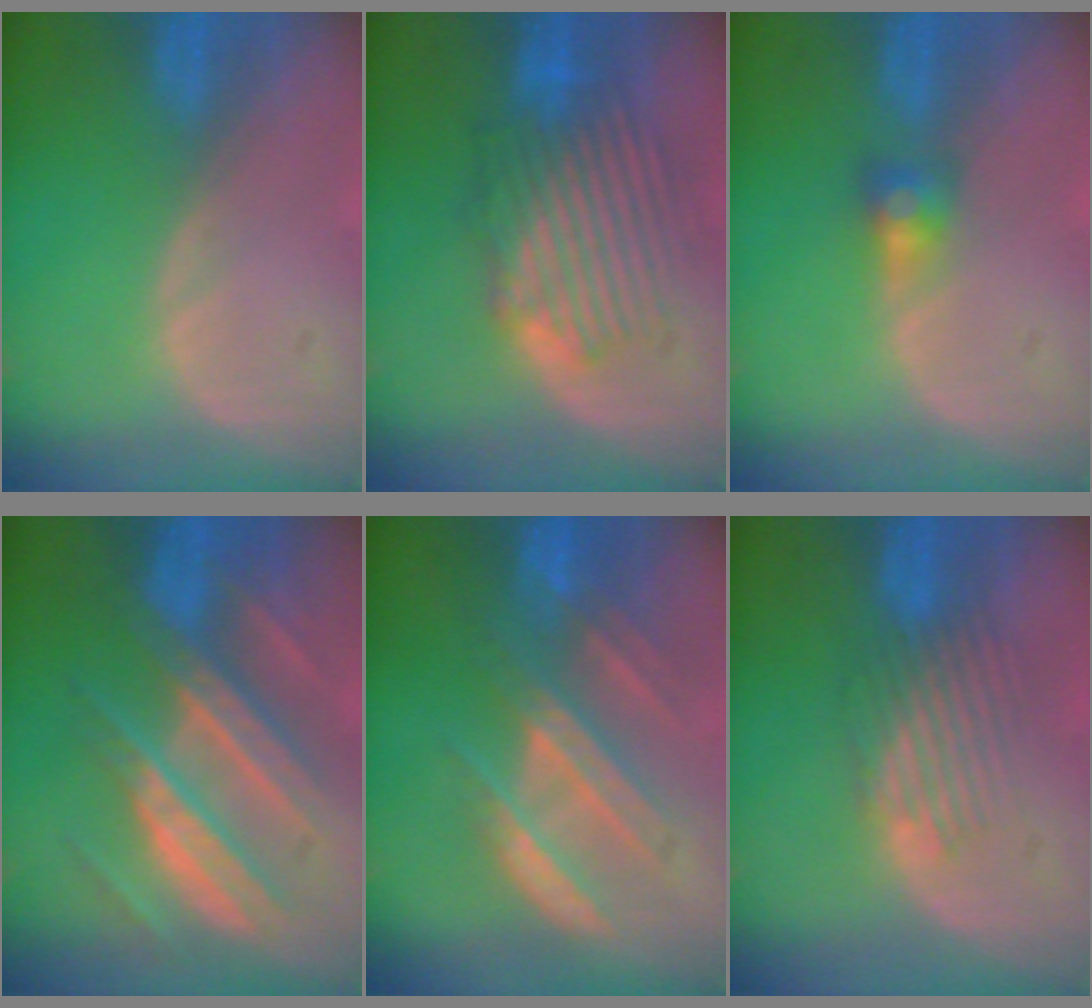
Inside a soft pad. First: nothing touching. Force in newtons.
{"total": 8.5, "press": 8.1, "slide": 2.6}
{"total": 2.9, "press": 2.5, "slide": 1.5}
{"total": 10.2, "press": 10.2, "slide": 1.0}
{"total": 7.6, "press": 7.4, "slide": 1.7}
{"total": 4.8, "press": 4.4, "slide": 1.9}